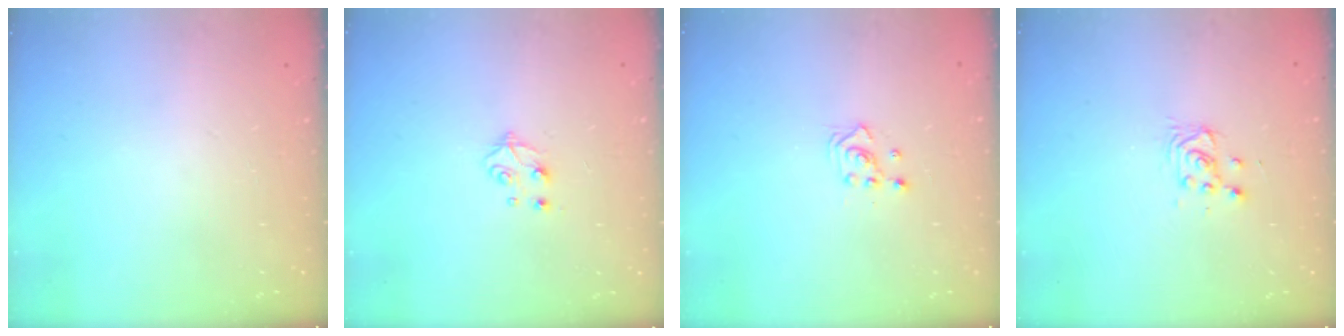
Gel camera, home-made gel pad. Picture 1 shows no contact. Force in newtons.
{"total": 5.3, "press": 5.3, "slide": 0.3}
{"total": 2.3, "press": 2.3, "slide": 0.3}
{"total": 3.1, "press": 3.1, "slide": 0.2}